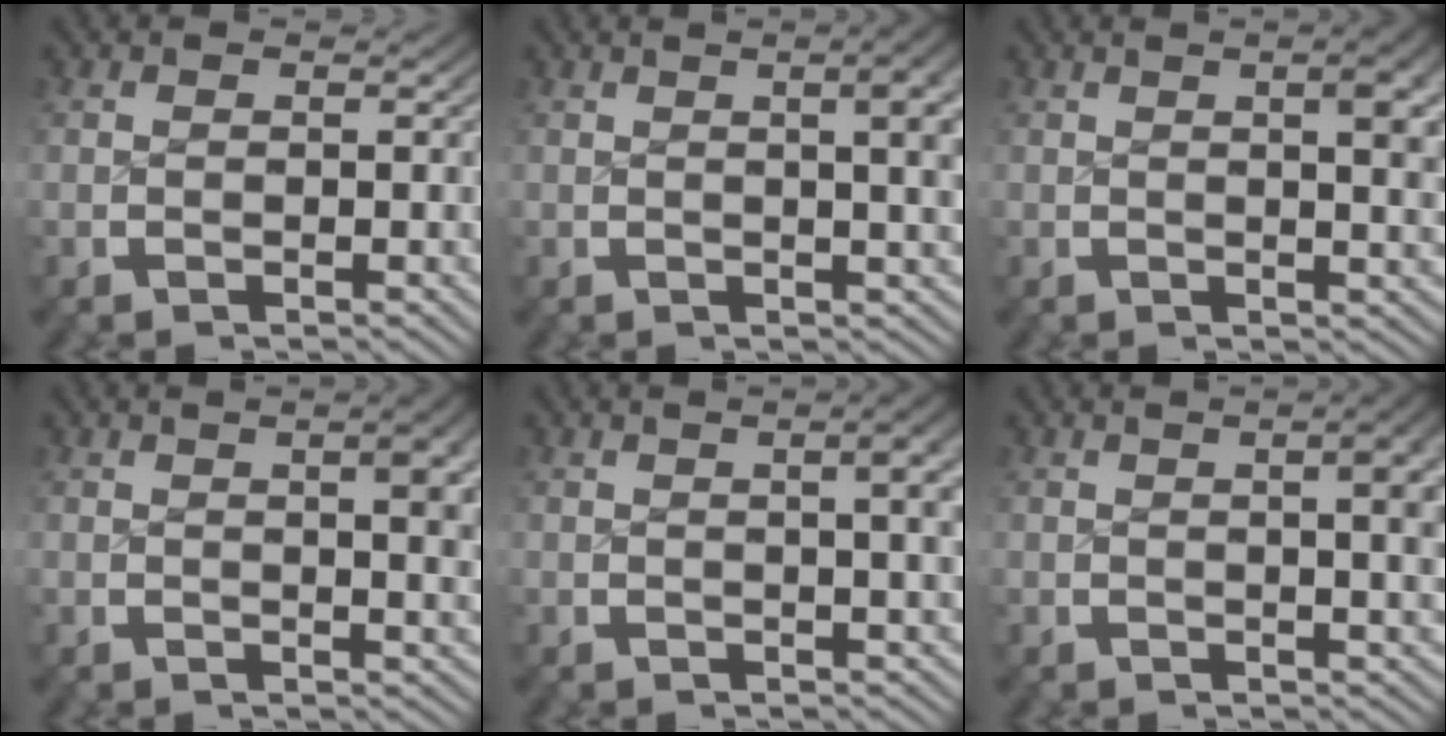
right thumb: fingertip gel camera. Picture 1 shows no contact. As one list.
[{"total": 6.1, "force": [1.7, 2.2, 5.4], "torque": [-0.048, 0.015, 0.020]}, {"total": 4.6, "force": [1.3, 1.5, 4.1], "torque": [-0.040, 0.004, 0.019]}, {"total": 4.4, "force": [1.2, 1.4, 4.1], "torque": [-0.040, 0.003, 0.018]}, {"total": 5.3, "force": [1.4, 1.9, 4.8], "torque": [-0.041, 0.017, 0.016]}, {"total": 5.9, "force": [1.3, 2.2, 5.3], "torque": [-0.048, 0.012, 0.016]}]